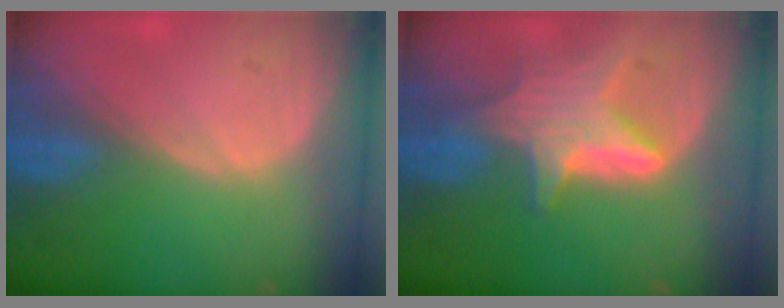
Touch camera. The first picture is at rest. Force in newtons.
{"total": 6.6, "press": 6.6, "slide": 0.2}